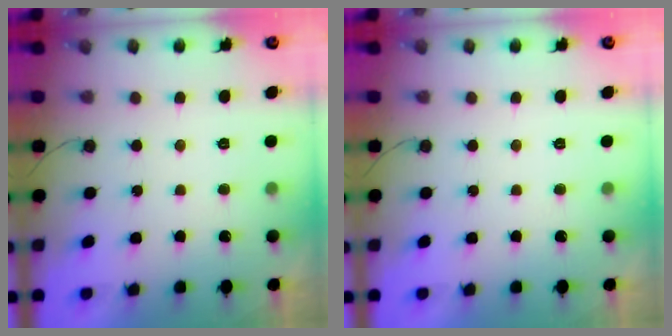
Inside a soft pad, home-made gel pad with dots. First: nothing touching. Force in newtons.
{"total": 0.0}